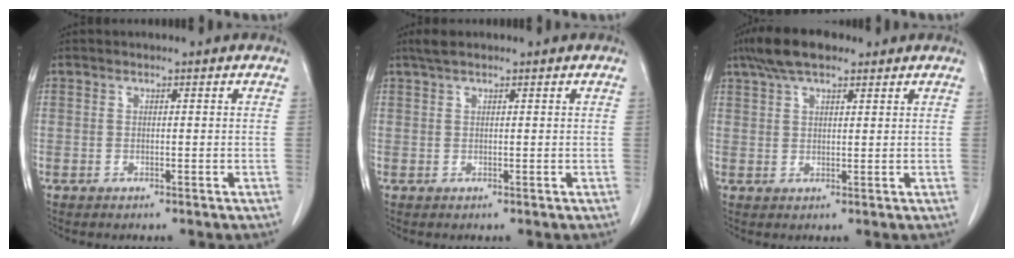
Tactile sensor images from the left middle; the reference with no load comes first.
{"total": 2.2, "force": [1.7, 0.4, 1.3], "torque": [-0.030, 0.017, 0.032]}
{"total": 7.2, "force": [5.2, 2.3, 4.5], "torque": [-0.090, 0.022, 0.093]}